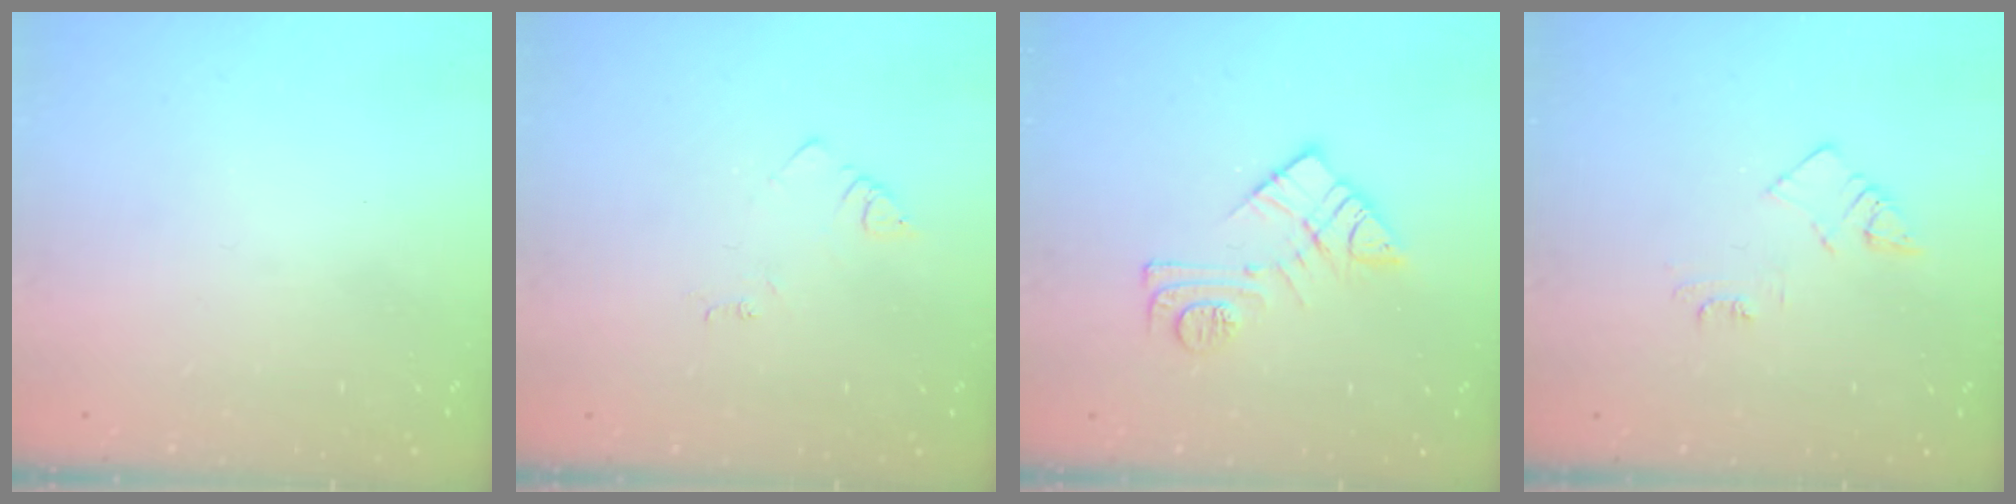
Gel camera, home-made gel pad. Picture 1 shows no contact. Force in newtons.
{"total": 2.7, "press": 2.7, "slide": 0.4}
{"total": 11.3, "press": 11.3, "slide": 0.4}
{"total": 5.5, "press": 5.4, "slide": 0.7}